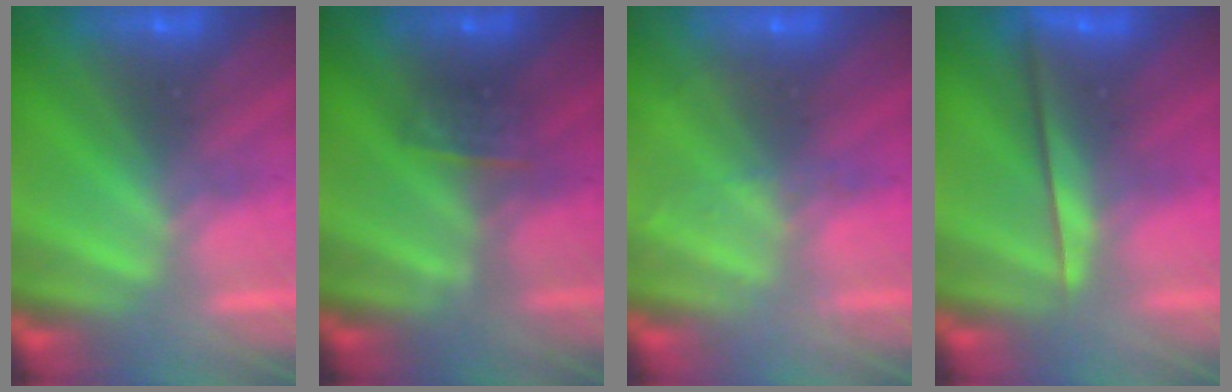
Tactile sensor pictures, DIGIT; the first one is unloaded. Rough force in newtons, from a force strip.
{"total": 2.6}
{"total": 1.9}
{"total": 2.3}